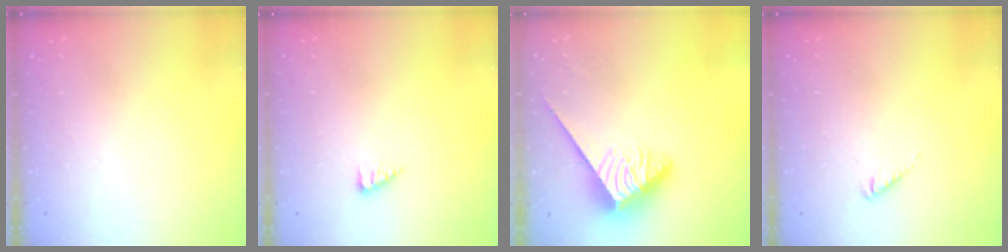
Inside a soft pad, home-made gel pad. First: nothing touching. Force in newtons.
{"total": 2.7, "press": 2.7, "slide": 0.4}
{"total": 4.0, "press": 3.9, "slide": 0.7}
{"total": 1.1, "press": 1.0, "slide": 0.3}